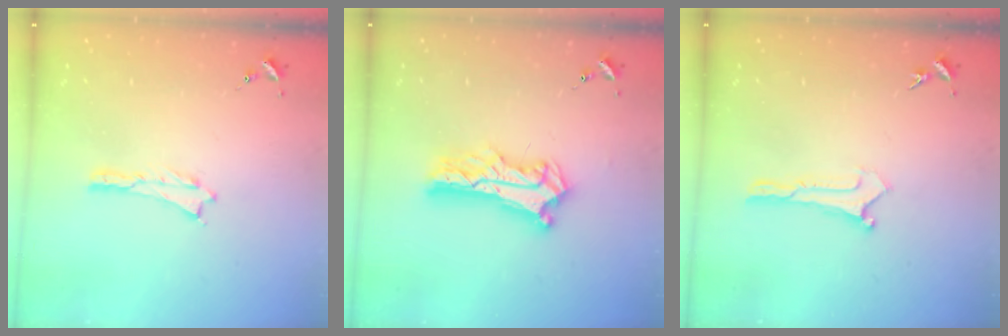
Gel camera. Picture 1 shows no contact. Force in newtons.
{"total": 8.8, "press": 8.8, "slide": 0.7}
{"total": 0.0}